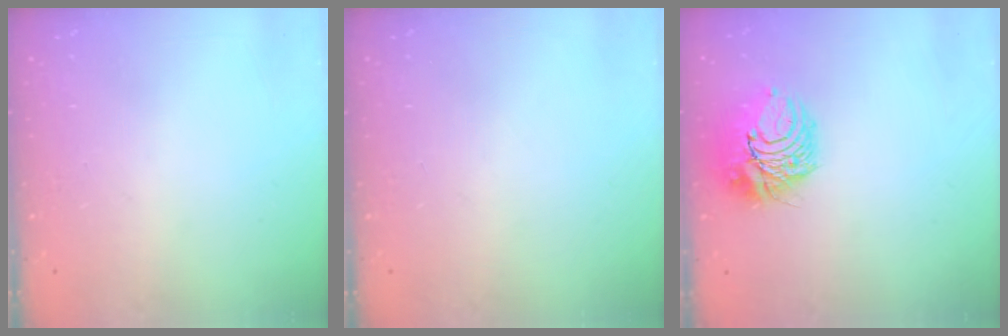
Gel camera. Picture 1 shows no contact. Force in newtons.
{"total": 0.0}
{"total": 10.3, "press": 10.1, "slide": 1.6}